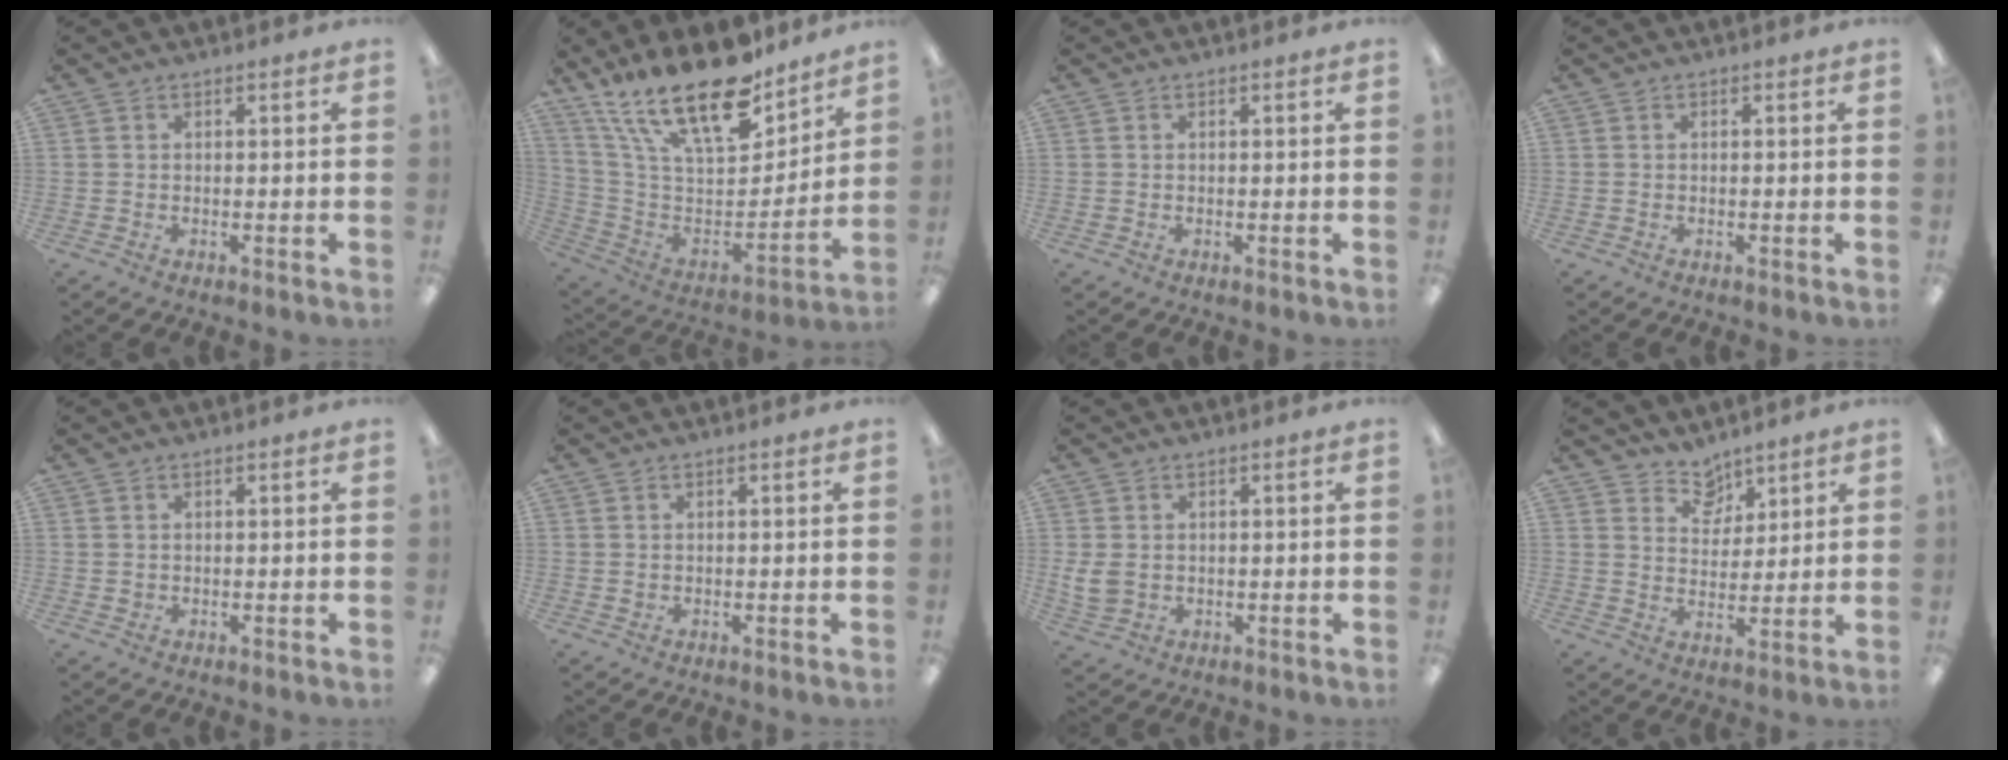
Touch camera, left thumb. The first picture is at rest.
{"total": 23.9, "force": [17.4, 9.1, 13.6], "torque": [-0.249, -0.114, 0.306]}
{"total": 0.0}
{"total": 0.0}
{"total": 0.8, "force": [0.5, 0.7, 0.0], "torque": [-0.001, 0.003, 0.008]}
{"total": 0.7, "force": [0.4, 0.5, 0.0], "torque": [0.000, 0.002, 0.008]}
{"total": 4.4, "force": [0.8, 3.6, 2.4], "torque": [-0.049, -0.001, 0.015]}
{"total": 7.0, "force": [5.8, 3.9, 0.5], "torque": [-0.005, -0.043, 0.106]}